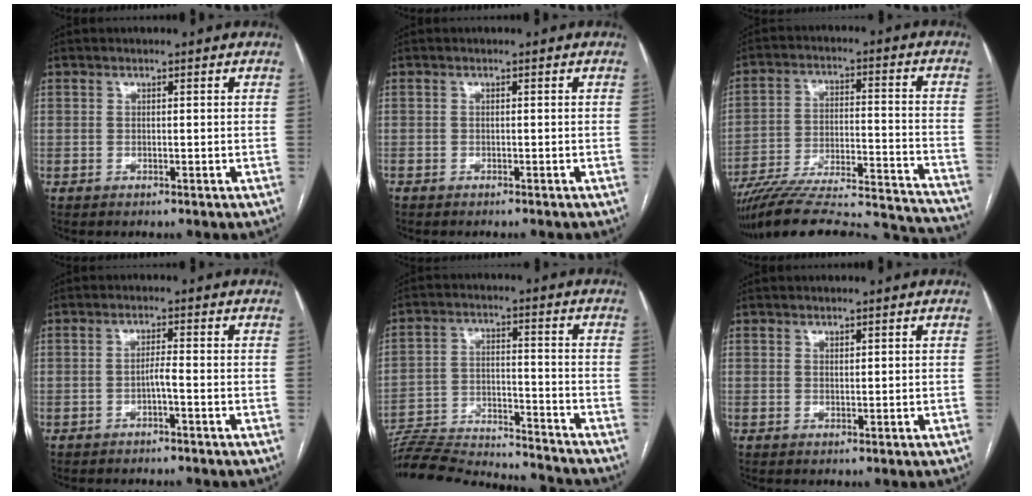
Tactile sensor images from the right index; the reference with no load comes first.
{"total": 1.3, "force": [-1.2, 0.5, 0.2], "torque": [-0.006, 0.001, -0.020]}
{"total": 30.7, "force": [-28.2, 4.1, 11.4], "torque": [-0.132, -0.013, -0.395]}
{"total": 1.8, "force": [-0.9, 0.0, 1.5], "torque": [-0.025, 0.002, -0.018]}
{"total": 21.4, "force": [-20.3, 2.1, 6.3], "torque": [-0.142, -0.010, -0.310]}
{"total": 0.6, "force": [0.4, 0.4, 0.3], "torque": [-0.002, -0.004, 0.007]}